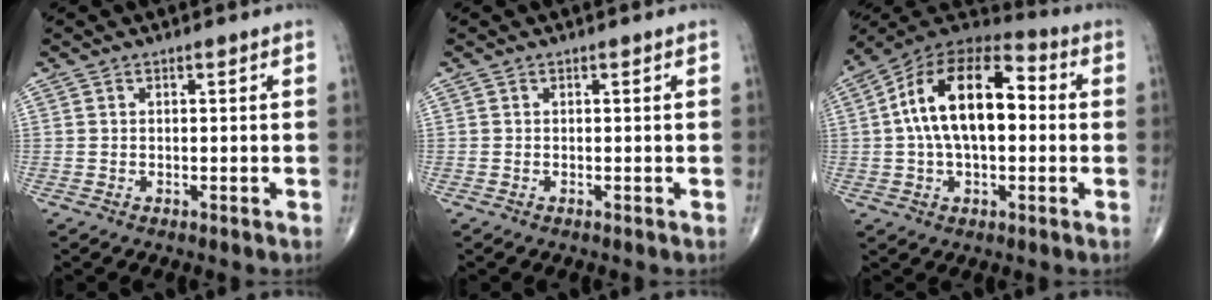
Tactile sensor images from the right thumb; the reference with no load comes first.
{"total": 0.0}
{"total": 18.7, "force": [1.5, 10.2, 15.6], "torque": [-0.258, 0.039, 0.017]}